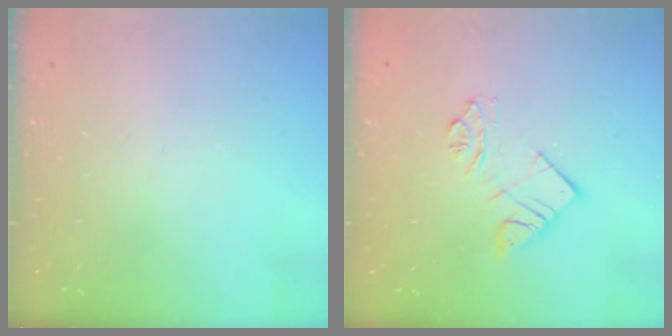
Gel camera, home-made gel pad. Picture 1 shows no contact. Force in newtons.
{"total": 9.8, "press": 9.7, "slide": 0.9}